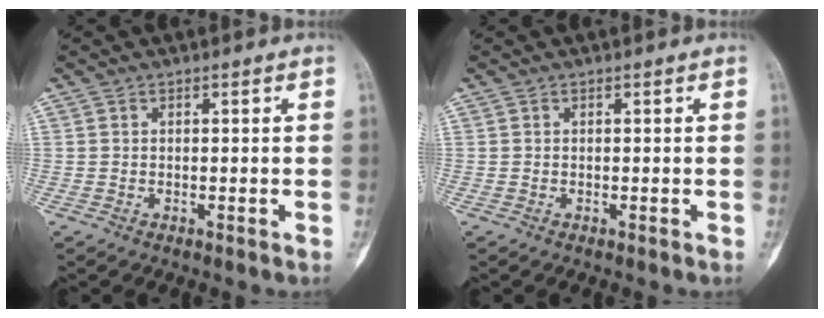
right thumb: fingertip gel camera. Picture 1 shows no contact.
{"total": 0.0}